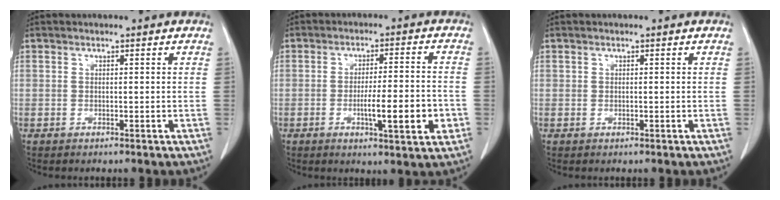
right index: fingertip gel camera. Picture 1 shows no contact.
{"total": 8.7, "force": [-2.5, 1.0, 8.2], "torque": [-0.126, -0.002, -0.037]}
{"total": 0.0}